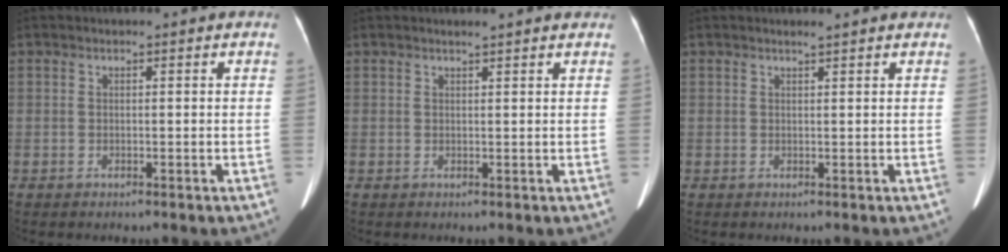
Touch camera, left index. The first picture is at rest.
{"total": 2.9, "force": [2.6, 0.0, 1.2], "torque": [-0.019, 0.013, 0.030]}
{"total": 2.0, "force": [1.8, -0.1, 0.9], "torque": [-0.015, 0.012, 0.024]}